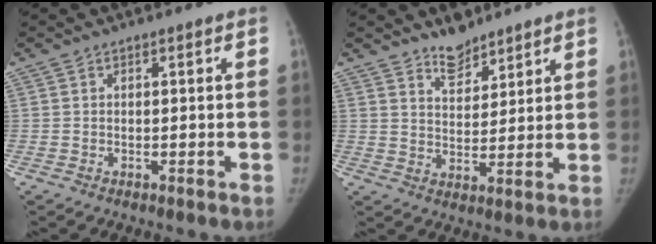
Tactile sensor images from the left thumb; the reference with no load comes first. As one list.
[{"total": 6.2, "force": [5.2, 2.7, 2.0], "torque": [-0.011, -0.043, 0.092]}]